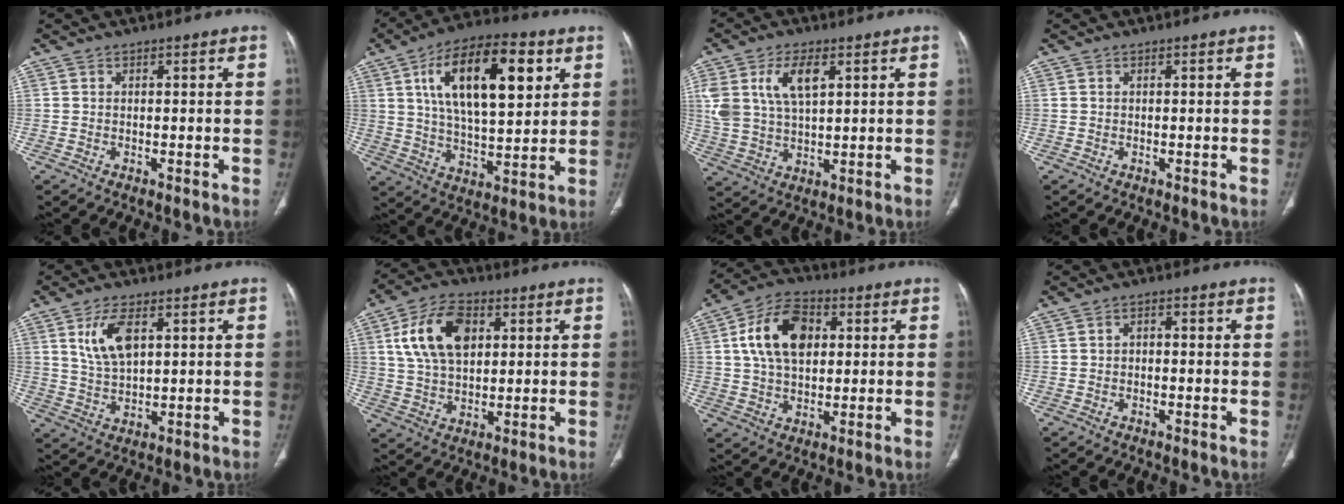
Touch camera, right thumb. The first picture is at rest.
{"total": 20.7, "force": [7.3, 9.0, 17.1], "torque": [-0.259, -0.013, 0.120]}
{"total": 10.9, "force": [4.1, 5.7, 8.3], "torque": [-0.170, -0.003, 0.086]}
{"total": 0.0}
{"total": 8.0, "force": [3.1, 3.8, 6.4], "torque": [-0.121, -0.010, 0.067]}
{"total": 13.4, "force": [4.0, 8.2, 9.8], "torque": [-0.168, 0.001, 0.075]}
{"total": 13.5, "force": [3.0, 8.6, 10.0], "torque": [-0.161, 0.010, 0.048]}
{"total": 1.3, "force": [-0.3, 1.0, 0.9], "torque": [-0.010, 0.009, -0.008]}